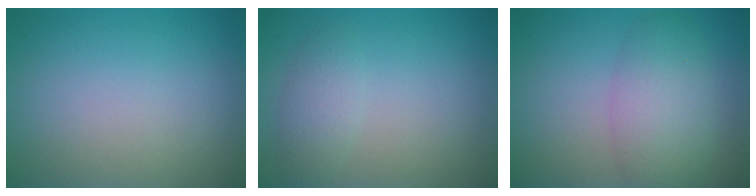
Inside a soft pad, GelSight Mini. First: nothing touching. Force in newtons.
{"total": 2.0, "press": 2.0, "slide": 0.1}
{"total": 4.8, "press": 4.8, "slide": 0.2}